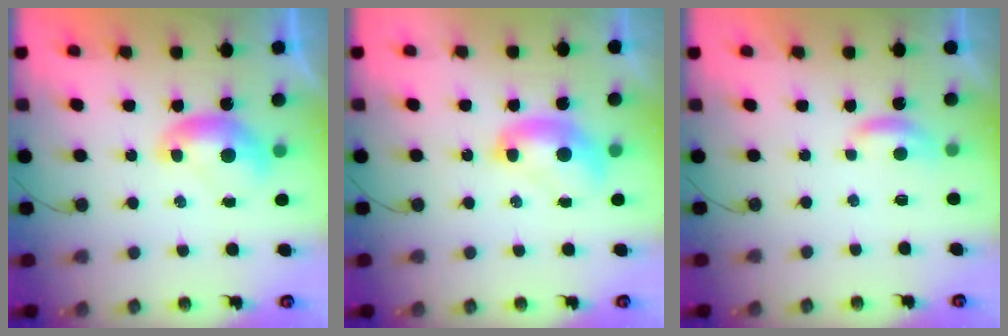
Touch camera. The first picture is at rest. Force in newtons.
{"total": 2.1, "press": 2.1, "slide": 0.2}
{"total": 2.0, "press": 2.0, "slide": 0.4}